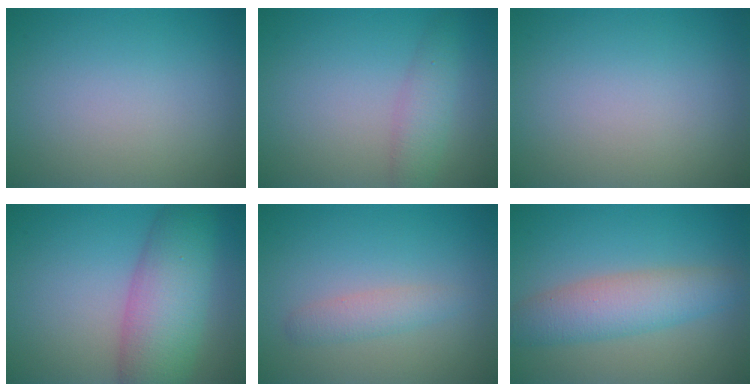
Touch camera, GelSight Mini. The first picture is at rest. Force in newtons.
{"total": 2.5, "press": 2.5, "slide": 0.0}
{"total": 0.0}
{"total": 7.8, "press": 7.8, "slide": 0.3}
{"total": 1.8, "press": 1.8, "slide": 0.0}
{"total": 4.8, "press": 4.8, "slide": 0.1}